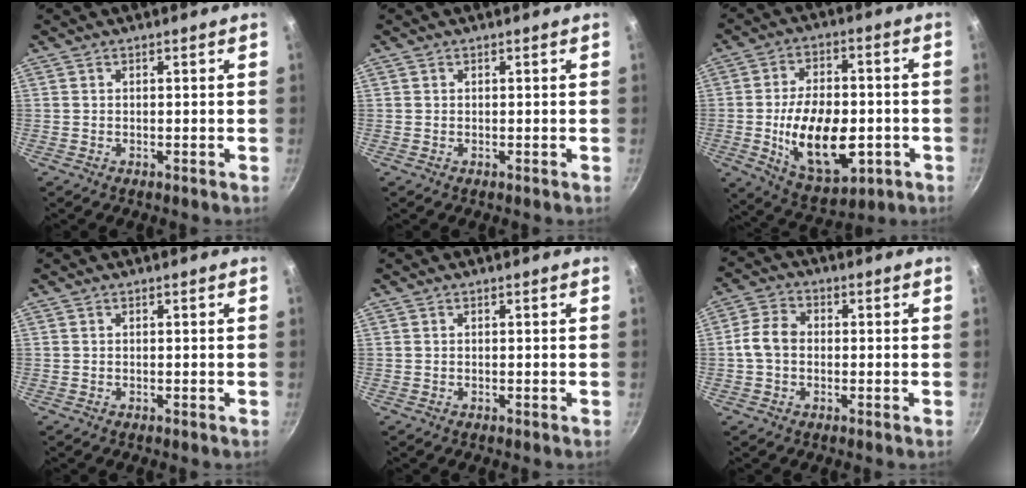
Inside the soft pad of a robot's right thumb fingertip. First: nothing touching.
{"total": 0.0}
{"total": 18.3, "force": [-3.9, 10.3, 14.7], "torque": [-0.221, 0.013, -0.047]}
{"total": 0.0}
{"total": 0.0}
{"total": 5.7, "force": [-0.4, 4.4, 3.7], "torque": [-0.060, 0.018, -0.020]}